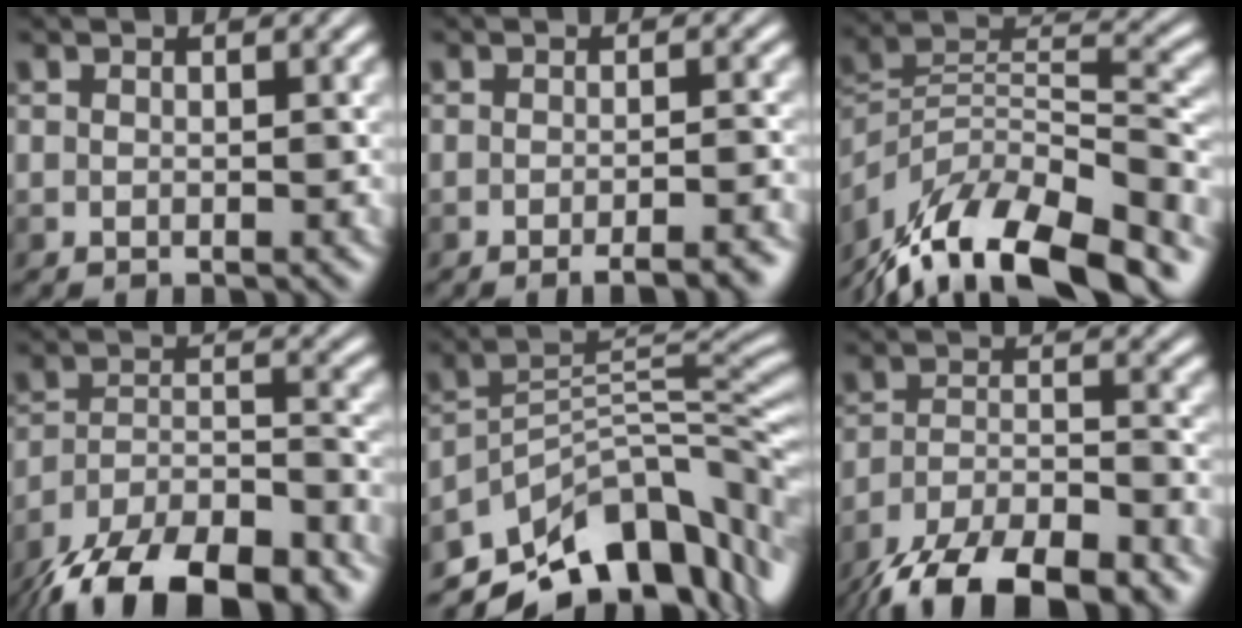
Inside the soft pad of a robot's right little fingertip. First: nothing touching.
{"total": 2.6, "force": [-1.8, 0.2, 1.9], "torque": [-0.014, 0.003, -0.033]}
{"total": 14.7, "force": [-12.4, 4.4, 6.4], "torque": [-0.131, 0.021, -0.209]}
{"total": 11.9, "force": [-10.1, 3.3, 5.4], "torque": [-0.106, -0.016, -0.177]}
{"total": 11.8, "force": [-9.2, 4.6, 5.7], "torque": [-0.083, 0.017, -0.166]}
{"total": 8.9, "force": [-7.6, 2.1, 4.2], "torque": [-0.079, -0.004, -0.144]}